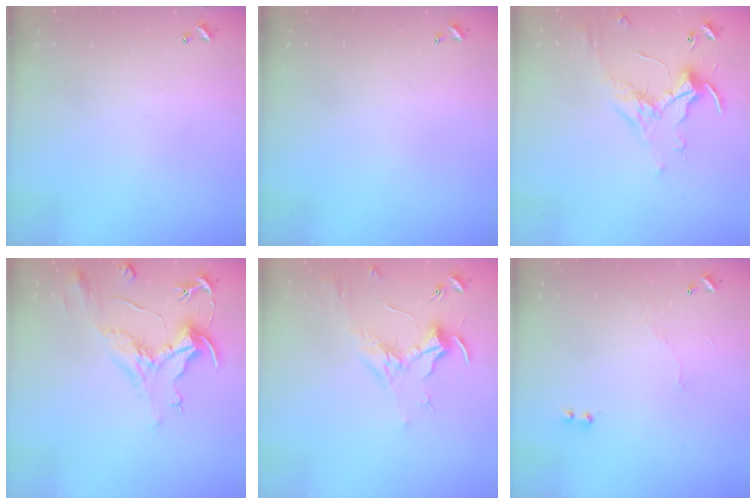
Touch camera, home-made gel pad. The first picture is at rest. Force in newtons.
{"total": 0.0}
{"total": 0.6, "press": 0.5, "slide": 0.3}
{"total": 2.2, "press": 1.7, "slide": 1.3}
{"total": 1.7, "press": 1.5, "slide": 0.8}
{"total": 5.6, "press": 5.6, "slide": 0.4}